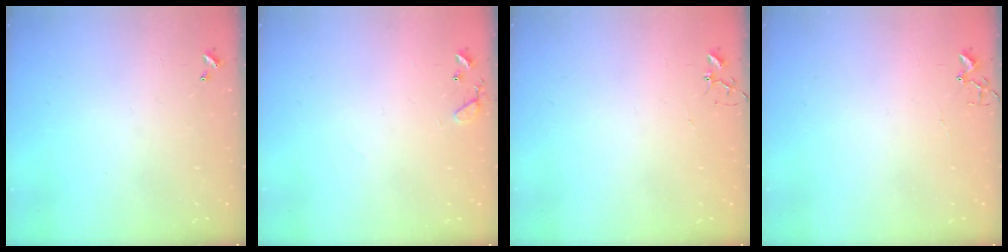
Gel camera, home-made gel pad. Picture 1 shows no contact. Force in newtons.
{"total": 9.1, "press": 9.0, "slide": 0.7}
{"total": 2.9, "press": 2.9, "slide": 0.2}
{"total": 4.1, "press": 4.1, "slide": 0.5}